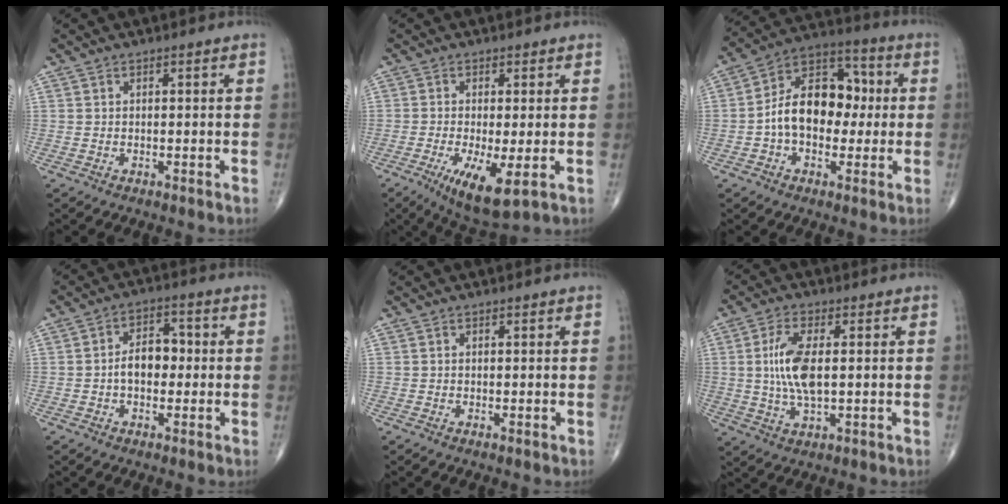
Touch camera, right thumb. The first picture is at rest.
{"total": 8.8, "force": [-2.5, 2.3, 8.1], "torque": [-0.141, -0.022, -0.037]}
{"total": 14.9, "force": [-0.3, 10.1, 11.0], "torque": [-0.146, 0.045, -0.014]}
{"total": 6.4, "force": [-0.5, 4.2, 4.8], "torque": [-0.060, 0.022, -0.016]}
{"total": 0.0}
{"total": 9.3, "force": [0.8, 3.8, 8.4], "torque": [-0.179, -0.004, 0.017]}